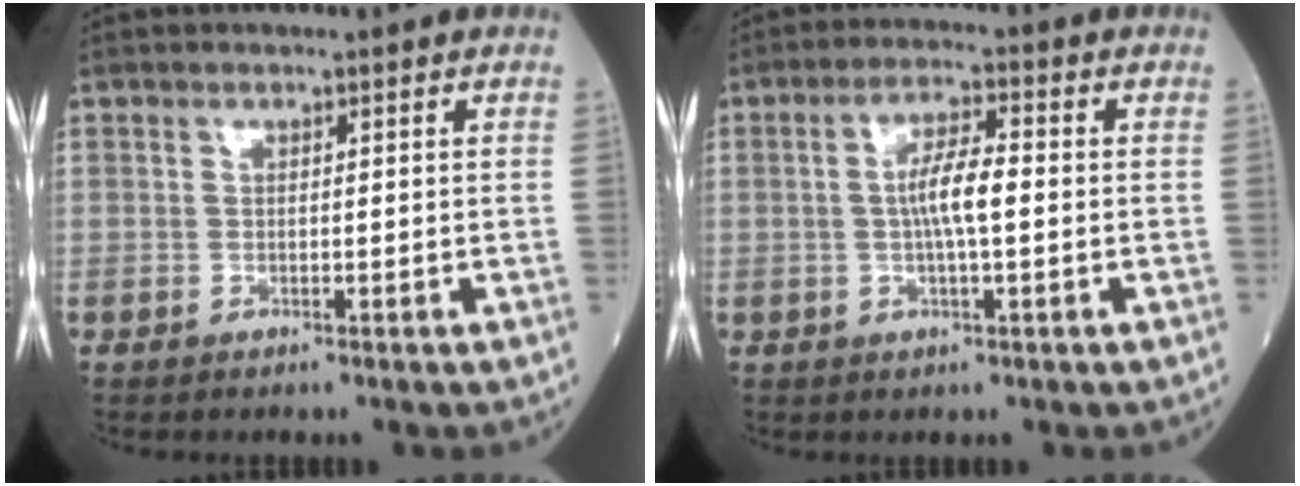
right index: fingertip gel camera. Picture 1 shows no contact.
{"total": 5.8, "force": [-0.1, 1.0, 5.7], "torque": [-0.109, 0.009, -0.007]}